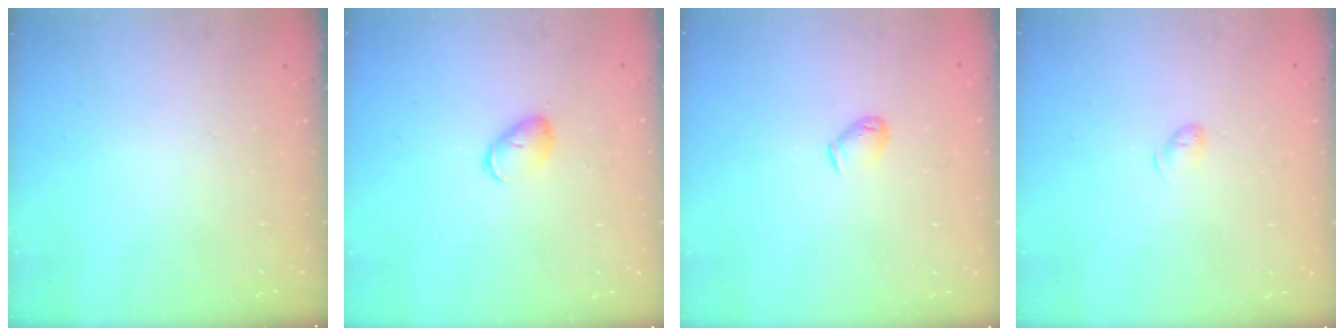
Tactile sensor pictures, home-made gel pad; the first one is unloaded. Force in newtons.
{"total": 5.8, "press": 5.7, "slide": 0.7}
{"total": 3.8, "press": 3.7, "slide": 0.7}
{"total": 5.6, "press": 5.6, "slide": 0.8}